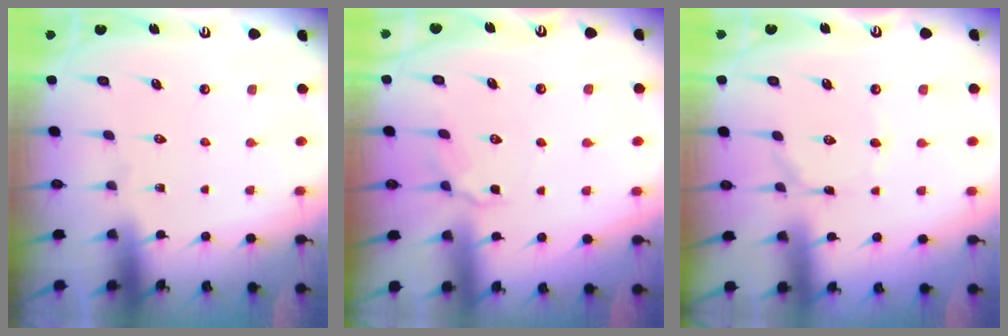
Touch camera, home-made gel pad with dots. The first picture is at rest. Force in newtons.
{"total": 5.3, "press": 5.1, "slide": 1.3}
{"total": 1.4, "press": 1.4, "slide": 0.1}